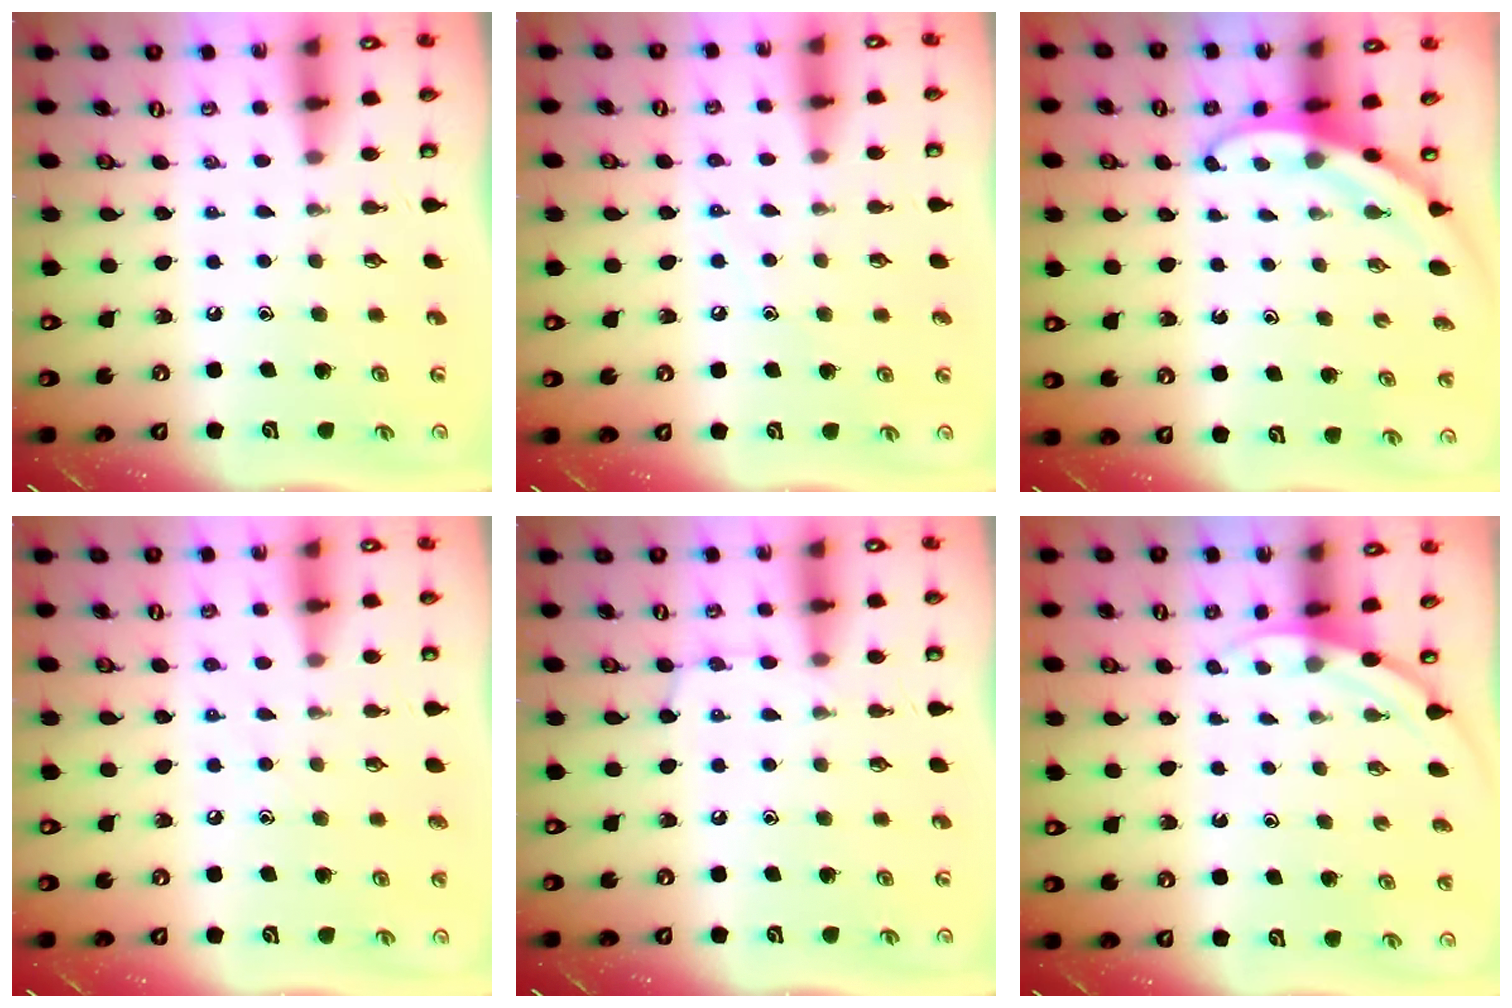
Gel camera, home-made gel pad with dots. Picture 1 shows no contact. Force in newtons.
{"total": 5.4, "press": 5.4, "slide": 0.7}
{"total": 3.5, "press": 3.5, "slide": 0.1}
{"total": 7.0, "press": 7.0, "slide": 0.9}
{"total": 7.2, "press": 7.2, "slide": 0.6}
{"total": 2.6, "press": 2.6, "slide": 0.1}